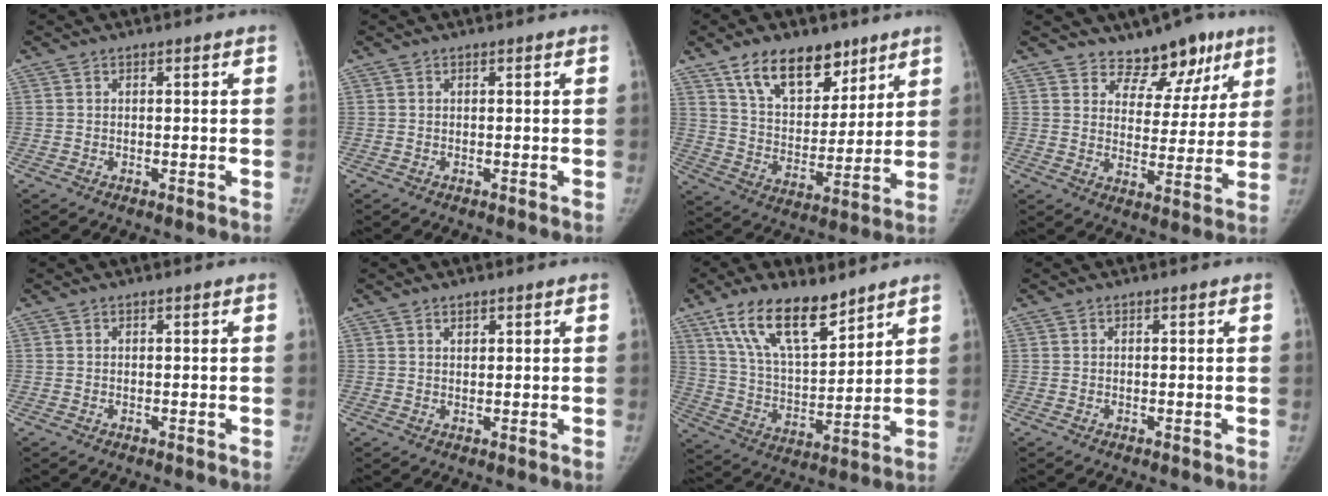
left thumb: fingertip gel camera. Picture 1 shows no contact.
{"total": 0.0}
{"total": 15.5, "force": [10.1, 8.6, 8.0], "torque": [-0.084, -0.054, 0.176]}
{"total": 10.5, "force": [7.7, 6.3, 3.2], "torque": [0.008, -0.044, 0.109]}
{"total": 0.0}
{"total": 1.4, "force": [1.0, 0.8, 0.6], "torque": [-0.003, -0.006, 0.015]}
{"total": 16.1, "force": [10.9, 6.3, 10.0], "torque": [-0.149, -0.055, 0.211]}
{"total": 0.0}